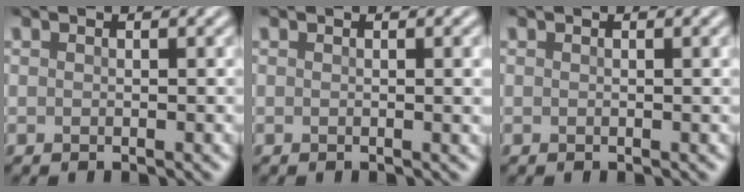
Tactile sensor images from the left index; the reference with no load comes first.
{"total": 1.8, "force": [0.1, 0.5, 1.7], "torque": [-0.014, 0.002, -0.002]}
{"total": 0.6, "force": [0.1, 0.1, 0.6], "torque": [-0.006, 0.003, 0.002]}